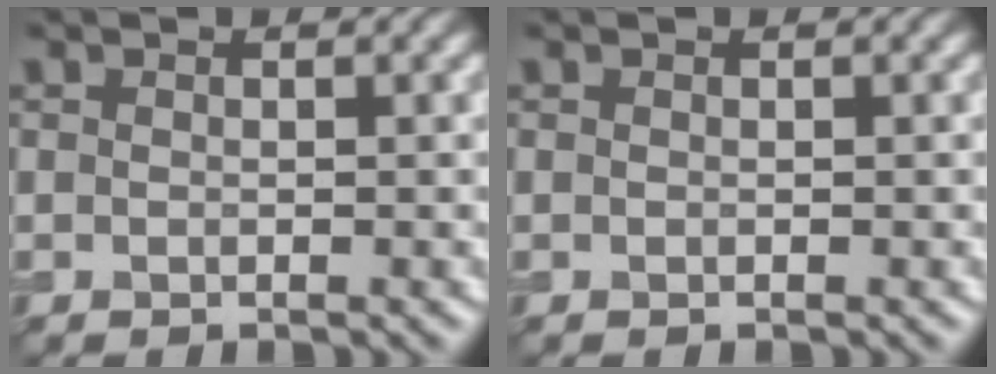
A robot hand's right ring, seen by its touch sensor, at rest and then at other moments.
{"total": 0.0}